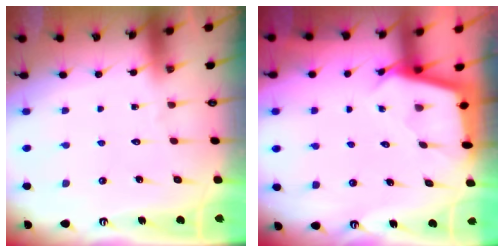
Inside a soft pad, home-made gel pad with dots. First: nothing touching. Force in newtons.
{"total": 2.5, "press": 2.5, "slide": 0.1}